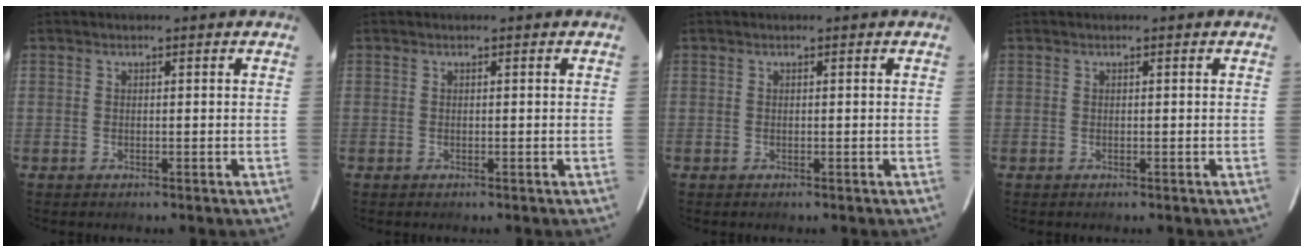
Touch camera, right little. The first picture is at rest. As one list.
[{"total": 0.0}, {"total": 0.0}, {"total": 0.0}]